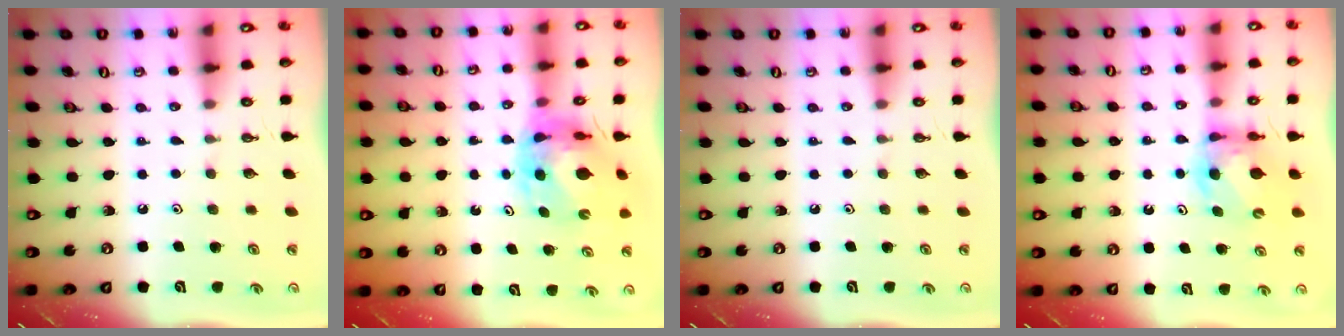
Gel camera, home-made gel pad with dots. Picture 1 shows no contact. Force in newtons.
{"total": 11.2, "press": 11.1, "slide": 1.2}
{"total": 0.0}
{"total": 6.1, "press": 6.1, "slide": 0.1}